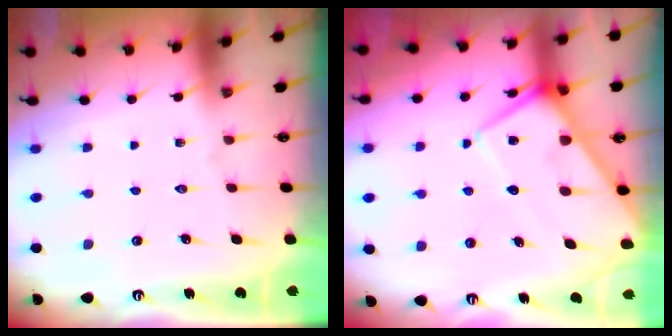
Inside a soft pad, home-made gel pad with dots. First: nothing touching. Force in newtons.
{"total": 11.8, "press": 11.8, "slide": 1.2}